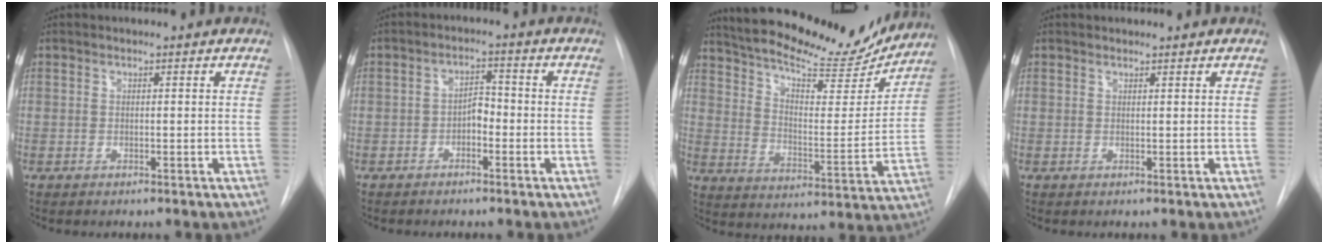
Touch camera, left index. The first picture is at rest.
{"total": 2.9, "force": [-1.3, 1.5, 2.1], "torque": [-0.030, 0.010, -0.026]}
{"total": 22.8, "force": [20.2, 5.1, 9.2], "torque": [-0.155, -0.021, 0.283]}
{"total": 0.8, "force": [0.8, 0.1, 0.0], "torque": [-0.005, 0.005, 0.014]}